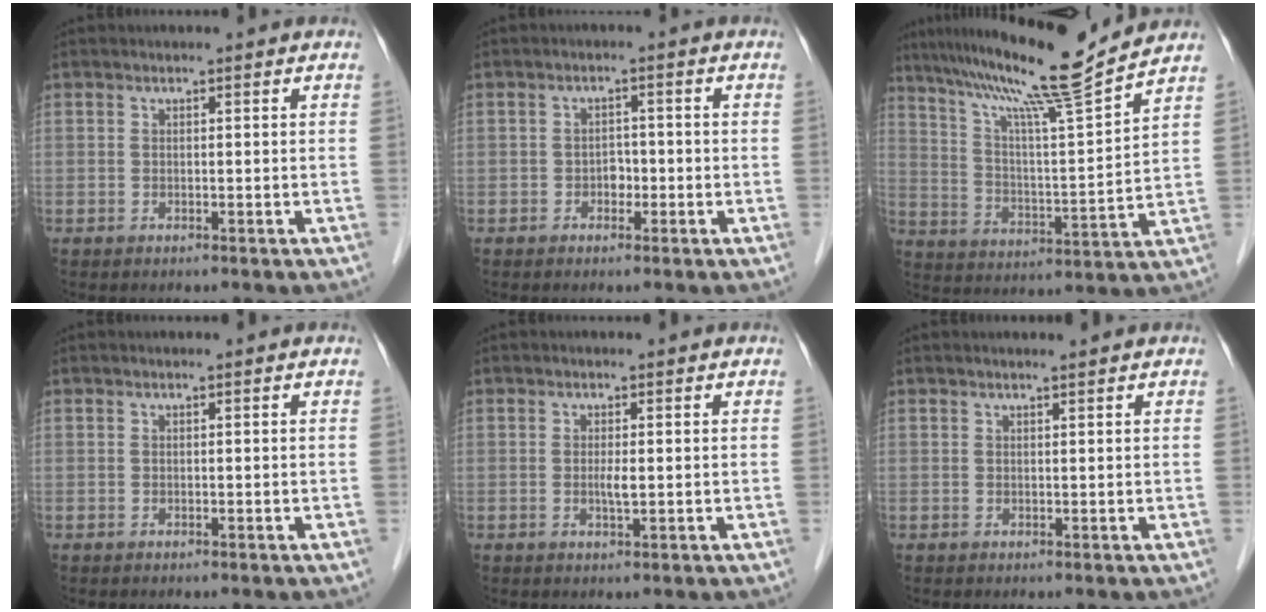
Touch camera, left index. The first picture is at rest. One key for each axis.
{"total": 1.9, "fx": -0.8, "fy": 1.3, "fz": 1.1, "tx": -0.012, "ty": 0.005, "tz": -0.013}
{"total": 16.9, "fx": 14.1, "fy": -1.8, "fz": 9.1, "tx": -0.160, "ty": -0.006, "tz": 0.227}
{"total": 0.0}
{"total": 1.5, "fx": 0.0, "fy": 0.1, "fz": 1.5, "tx": -0.031, "ty": -0.003, "tz": -0.001}
{"total": 1.0, "fx": 0.9, "fy": -0.2, "fz": 0.4, "tx": -0.009, "ty": -0.001, "tz": 0.017}